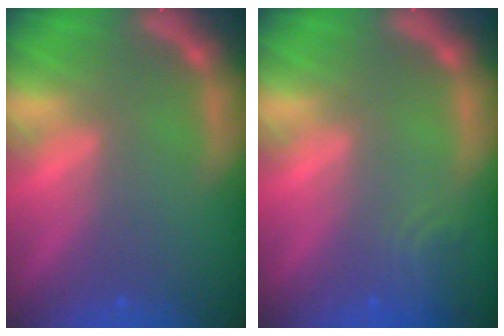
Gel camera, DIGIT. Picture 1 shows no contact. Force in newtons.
{"total": 2.4}